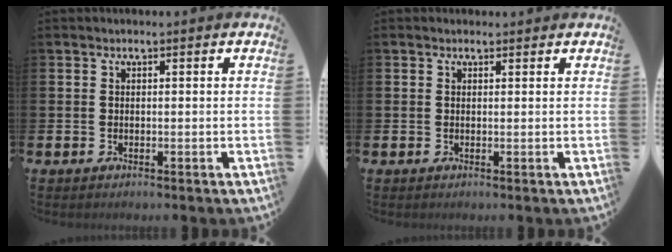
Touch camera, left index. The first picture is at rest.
{"total": 0.5, "force": [0.4, 0.2, 0.1], "torque": [0.006, 0.000, 0.005]}